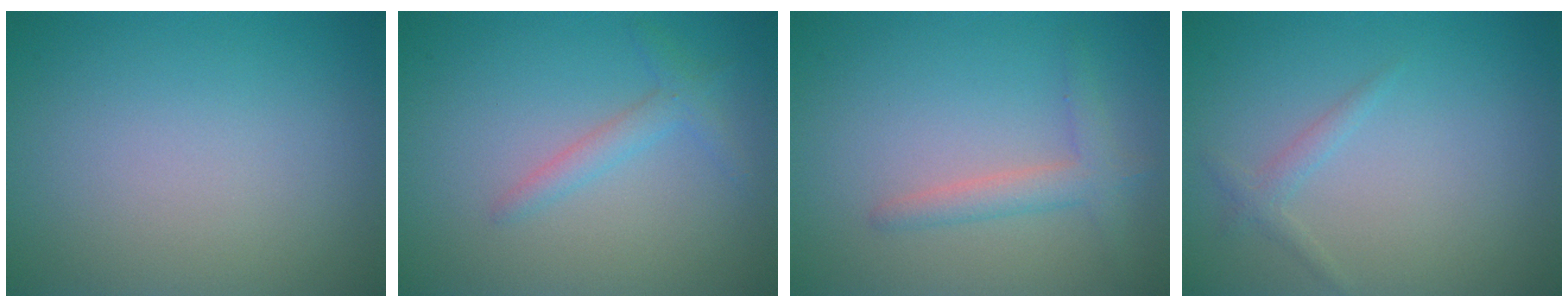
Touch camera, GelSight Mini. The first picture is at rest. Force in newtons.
{"total": 1.7, "press": 1.7, "slide": 0.1}
{"total": 2.3, "press": 2.3, "slide": 0.1}
{"total": 1.0, "press": 1.0, "slide": 0.2}